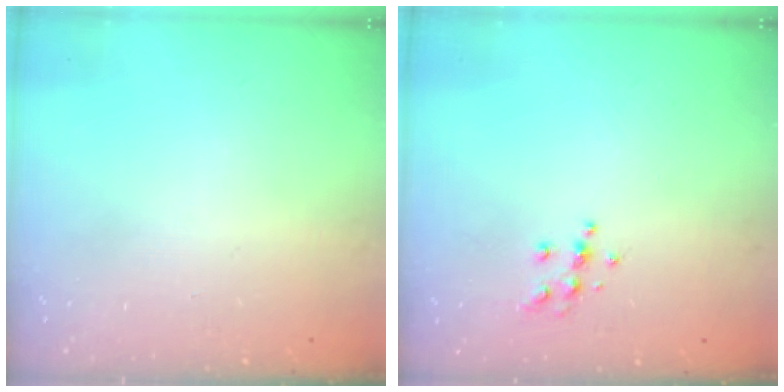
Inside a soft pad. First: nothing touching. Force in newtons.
{"total": 6.2, "press": 6.2, "slide": 0.6}